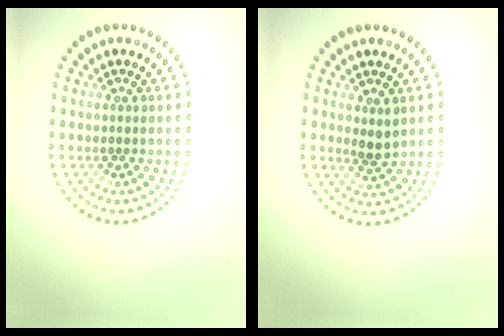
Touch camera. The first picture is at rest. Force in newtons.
{"total": 1.7, "press": 1.5, "slide": 0.8}